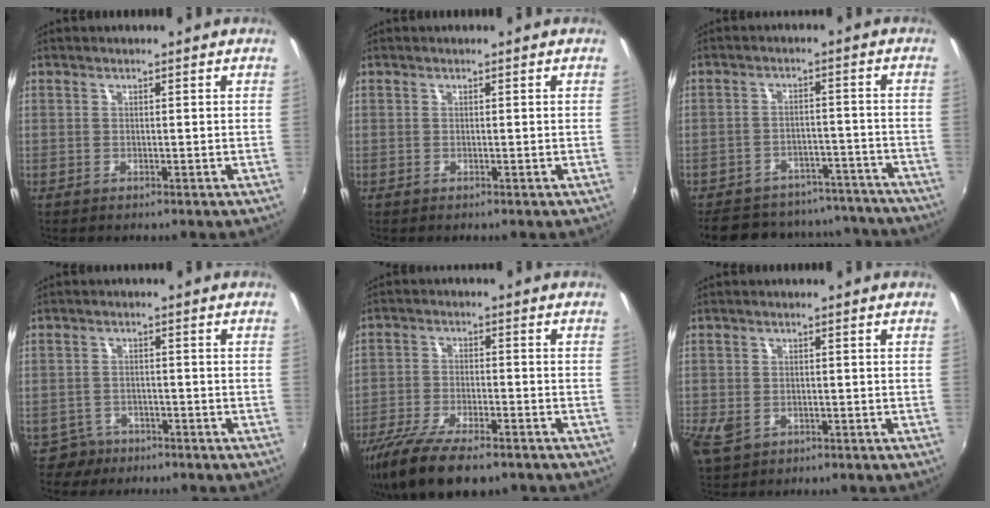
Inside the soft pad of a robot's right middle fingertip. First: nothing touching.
{"total": 0.0}
{"total": 22.3, "force": [-19.4, 8.3, 7.2], "torque": [-0.151, 0.037, -0.234]}
{"total": 3.4, "force": [-2.4, 2.4, 0.0], "torque": [-0.010, 0.005, -0.043]}
{"total": 14.4, "force": [-10.4, 4.7, 8.8], "torque": [-0.194, -0.046, -0.186]}
{"total": 5.1, "force": [-1.8, 3.7, 3.1], "torque": [-0.068, -0.013, -0.029]}